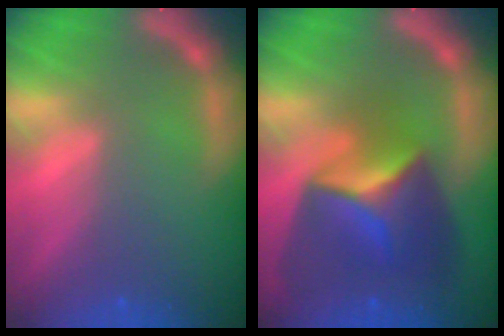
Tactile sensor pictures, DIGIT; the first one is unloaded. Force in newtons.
{"total": 8.9}